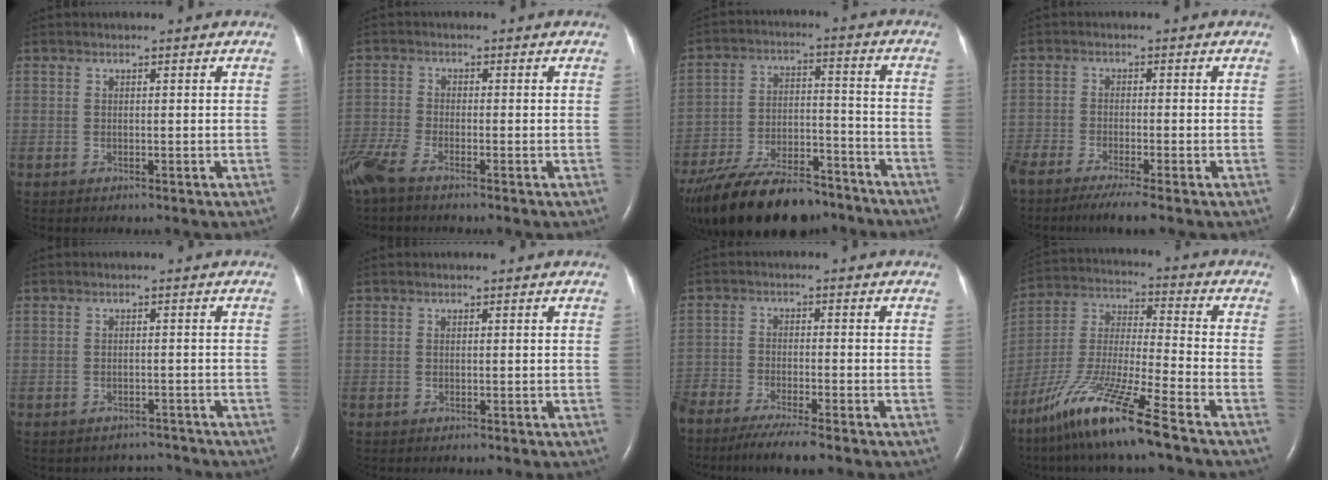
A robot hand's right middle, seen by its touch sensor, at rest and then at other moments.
{"total": 5.7, "force": [-4.5, 1.1, 3.4], "torque": [-0.087, -0.016, -0.095]}
{"total": 22.3, "force": [-18.1, 7.5, 10.6], "torque": [-0.210, -0.016, -0.285]}
{"total": 6.9, "force": [-5.4, 0.2, 4.3], "torque": [-0.070, -0.016, -0.093]}
{"total": 2.5, "force": [-2.3, 0.8, -0.6], "torque": [0.006, 0.005, -0.030]}
{"total": 0.0}
{"total": 9.2, "force": [-7.6, 0.5, 5.1], "torque": [-0.081, -0.022, -0.127]}
{"total": 15.7, "force": [-10.6, -0.2, 11.5], "torque": [-0.251, -0.036, -0.201]}